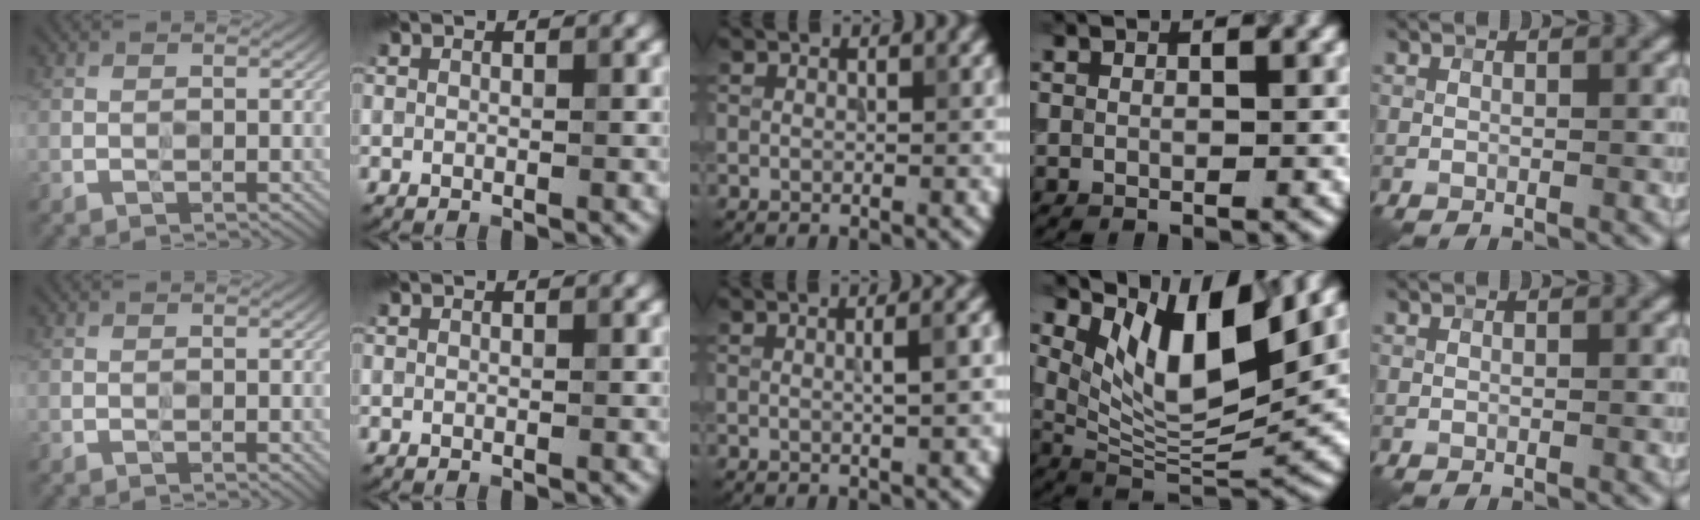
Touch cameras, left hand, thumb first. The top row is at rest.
{"thumb": {"total": 1.6, "force": [-0.5, 0.8, 1.3], "torque": [-0.009, -0.002, -0.004]}, "middle": {"total": 2.7, "force": [0.3, 0.8, 2.6], "torque": [-0.025, 0.012, 0.002]}, "ring": {"total": 9.1, "force": [4.8, 3.0, 7.0], "torque": [-0.121, -0.013, 0.092]}}